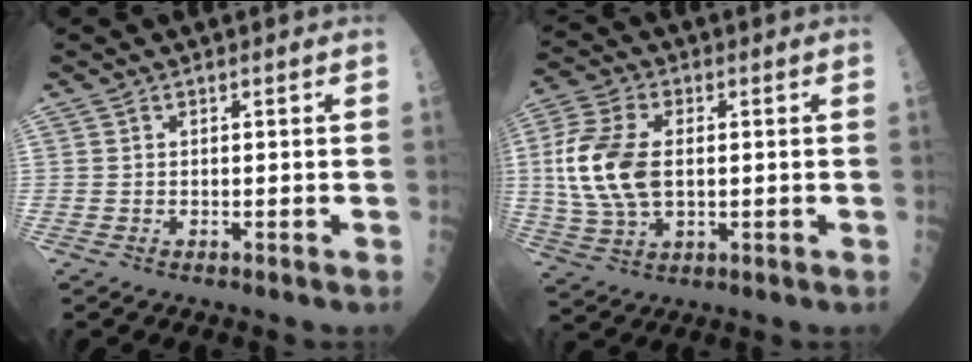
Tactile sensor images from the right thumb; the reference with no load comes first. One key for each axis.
{"total": 13.9, "fx": 1.0, "fy": 8.0, "fz": 11.3, "tx": -0.244, "ty": 0.003, "tz": 0.019}